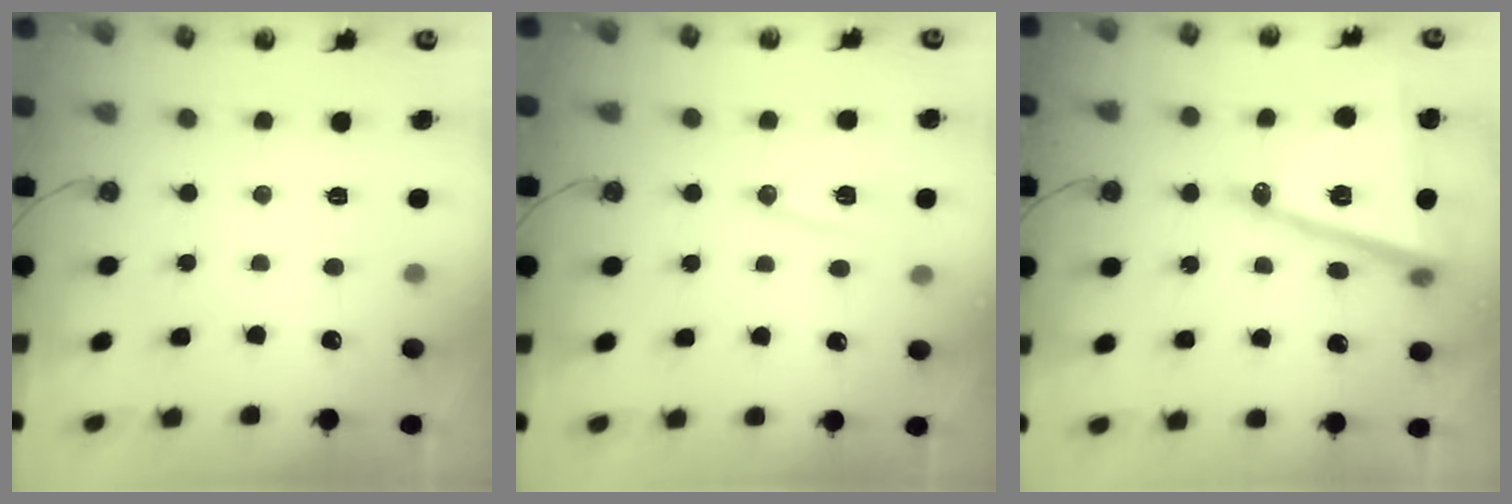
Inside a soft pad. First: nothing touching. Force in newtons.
{"total": 9.9, "press": 9.9, "slide": 0.9}
{"total": 19.7, "press": 19.3, "slide": 3.6}